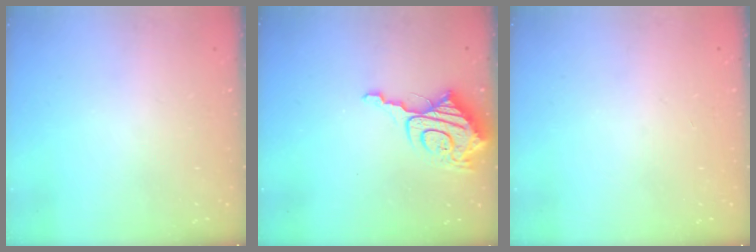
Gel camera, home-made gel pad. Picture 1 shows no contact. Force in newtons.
{"total": 12.2, "press": 12.1, "slide": 1.5}
{"total": 0.0}